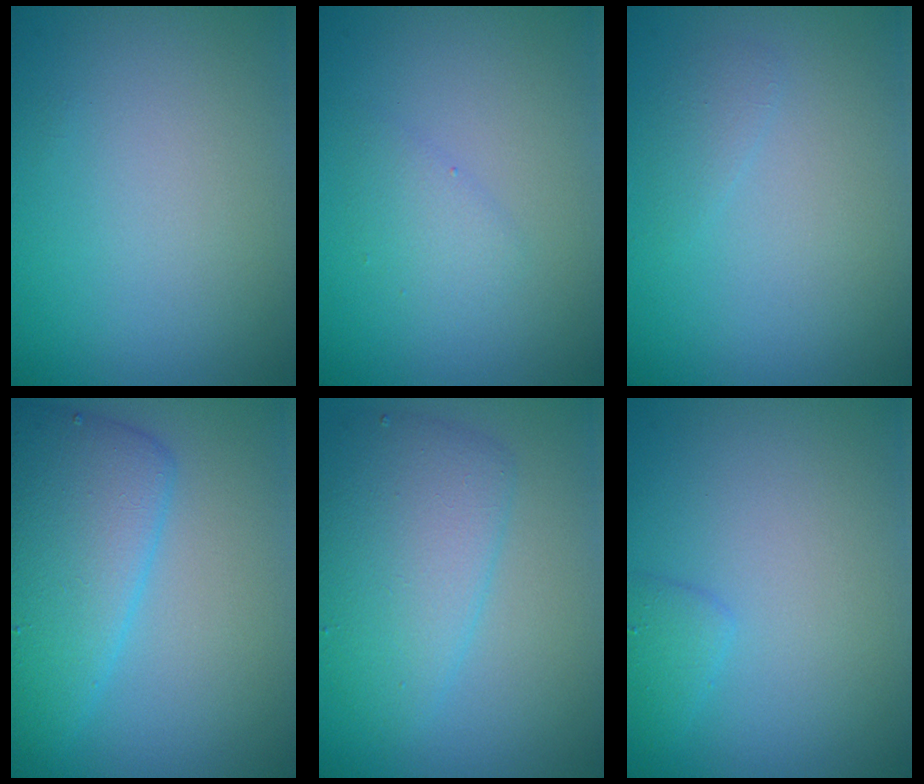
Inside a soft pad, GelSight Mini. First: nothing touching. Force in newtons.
{"total": 1.4, "press": 1.4, "slide": 0.1}
{"total": 0.9, "press": 0.9, "slide": 0.1}
{"total": 6.1, "press": 6.1, "slide": 0.4}
{"total": 4.8, "press": 4.8, "slide": 0.0}
{"total": 1.1, "press": 1.1, "slide": 0.1}